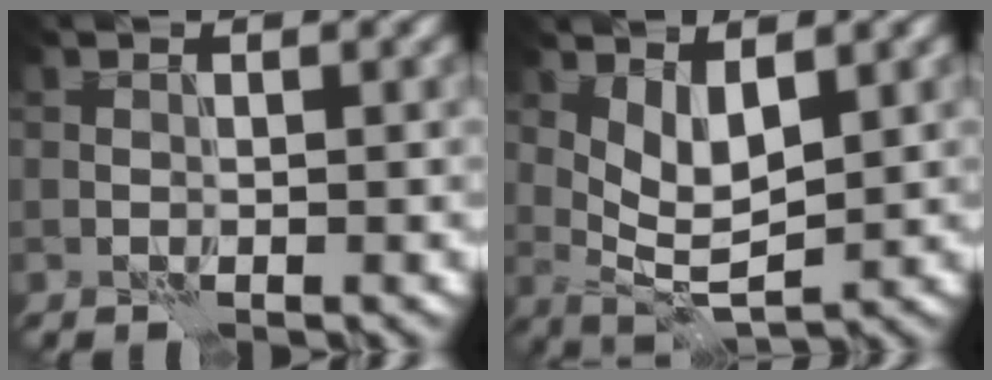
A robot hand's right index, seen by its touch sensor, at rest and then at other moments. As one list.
[{"total": 3.8, "force": [1.1, 1.4, 3.4], "torque": [-0.064, -0.011, 0.024]}]